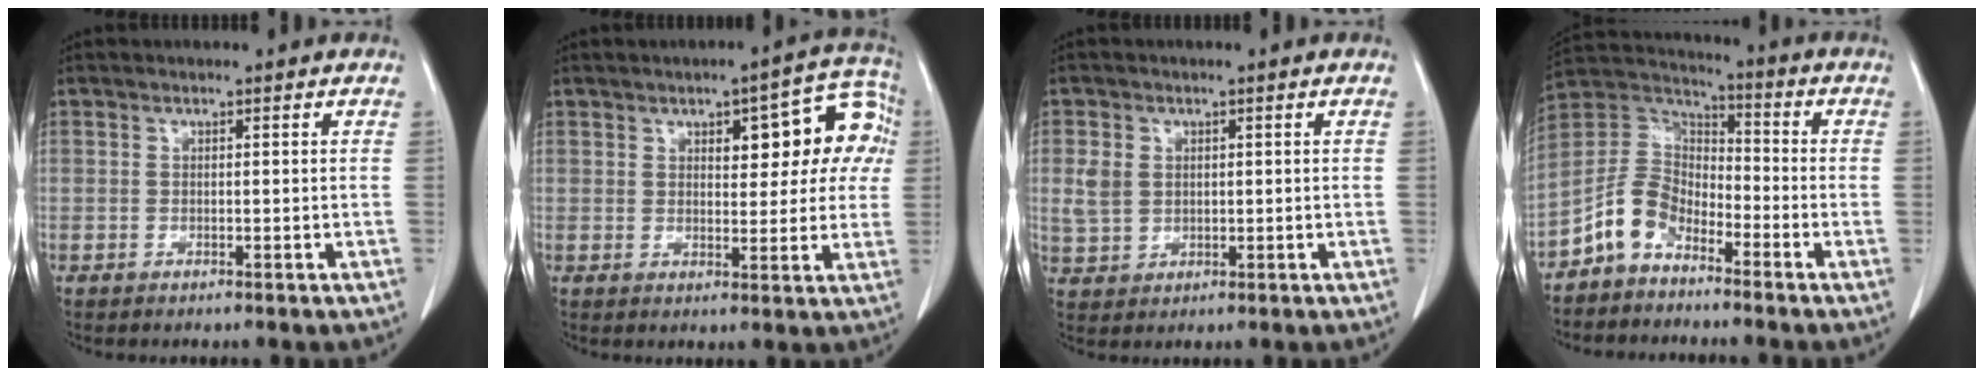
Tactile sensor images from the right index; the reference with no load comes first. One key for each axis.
{"total": 10.9, "fx": 3.0, "fy": 4.5, "fz": 9.5, "tx": -0.099, "ty": 0.035, "tz": 0.037}
{"total": 3.9, "fx": 0.8, "fy": 3.2, "fz": 2.1, "tx": -0.051, "ty": 0.008, "tz": 0.022}
{"total": 8.2, "fx": -5.4, "fy": 4.9, "fz": 3.8, "tx": -0.085, "ty": 0.030, "tz": -0.114}